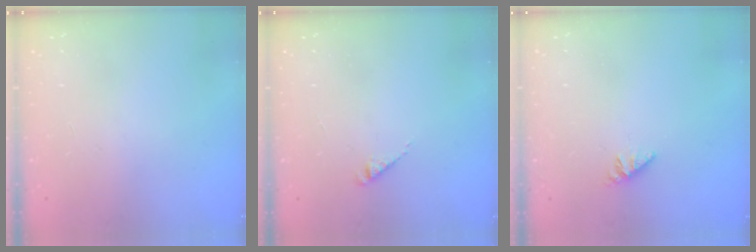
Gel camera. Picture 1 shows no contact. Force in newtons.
{"total": 2.3, "press": 2.3, "slide": 0.4}
{"total": 0.6, "press": 0.6, "slide": 0.2}